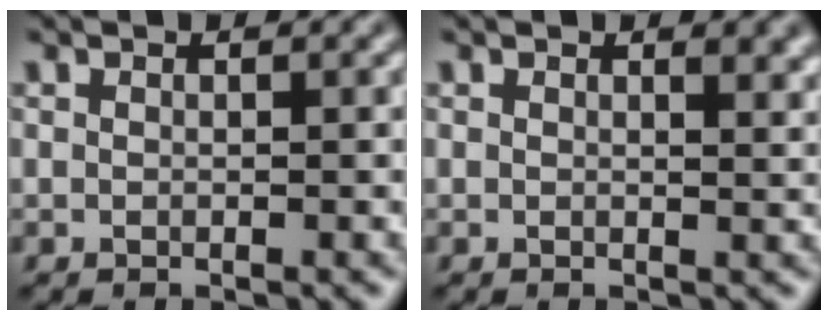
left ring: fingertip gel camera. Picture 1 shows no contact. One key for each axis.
{"total": 1.6, "fx": 0.9, "fy": 0.5, "fz": 1.2, "tx": -0.013, "ty": -0.002, "tz": 0.015}